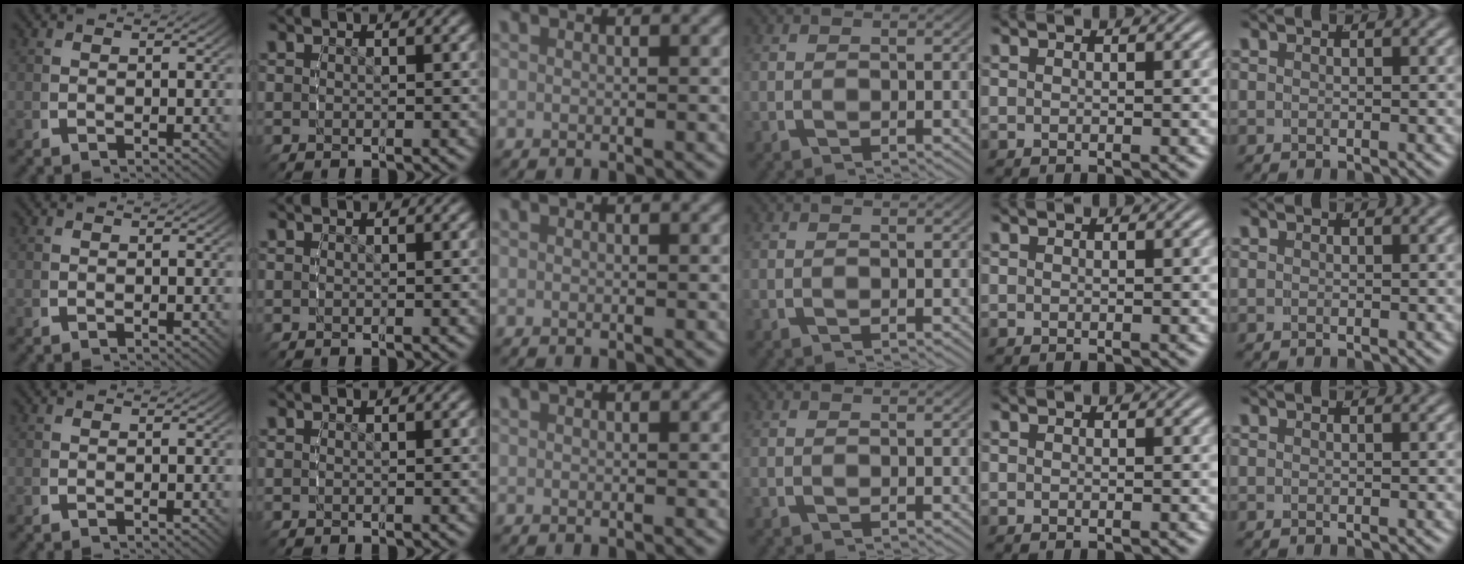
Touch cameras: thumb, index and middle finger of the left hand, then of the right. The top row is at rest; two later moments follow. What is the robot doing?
{"motion": "reach", "object": "router"}